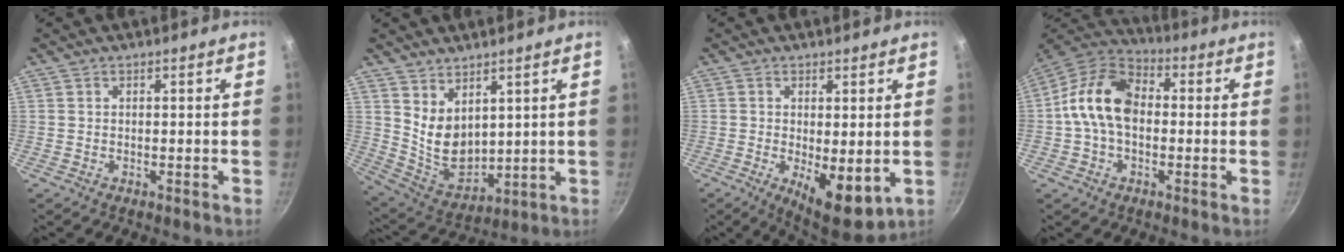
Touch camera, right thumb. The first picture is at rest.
{"total": 9.5, "force": [4.3, 5.9, 6.1], "torque": [-0.089, -0.051, 0.102]}
{"total": 9.3, "force": [-1.3, 3.7, 8.4], "torque": [-0.113, -0.016, -0.007]}
{"total": 13.1, "force": [-0.2, 8.9, 9.6], "torque": [-0.150, 0.037, -0.025]}